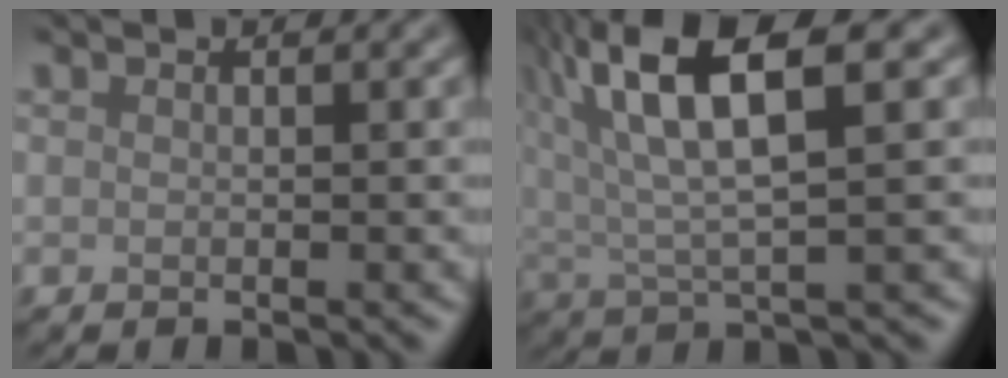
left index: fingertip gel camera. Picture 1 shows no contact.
{"total": 10.4, "force": [4.8, 2.9, 8.8], "torque": [-0.179, 0.028, 0.086]}